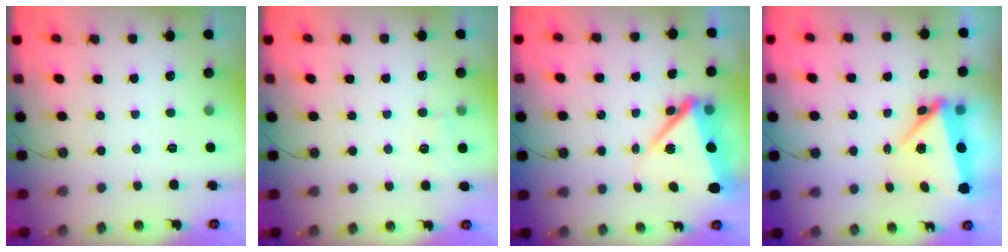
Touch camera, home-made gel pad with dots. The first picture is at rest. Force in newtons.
{"total": 4.5, "press": 4.4, "slide": 0.8}
{"total": 9.7, "press": 9.6, "slide": 1.6}
{"total": 7.5, "press": 6.5, "slide": 3.7}